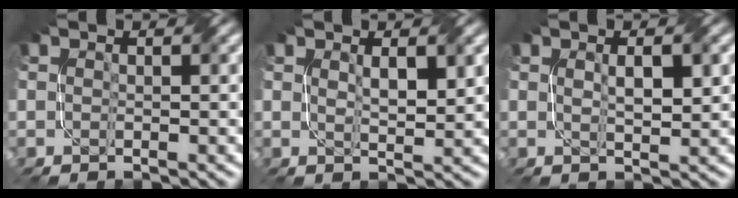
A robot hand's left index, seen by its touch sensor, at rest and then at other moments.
{"total": 2.1, "force": [0.8, 0.6, 1.9], "torque": [-0.037, -0.001, 0.021]}
{"total": 2.6, "force": [0.6, 0.7, 2.4], "torque": [-0.046, 0.003, 0.015]}